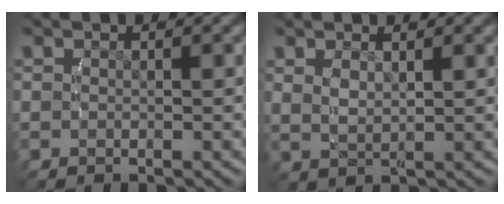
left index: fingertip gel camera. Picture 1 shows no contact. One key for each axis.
{"total": 2.0, "fx": 1.2, "fy": 0.5, "fz": 1.5, "tx": -0.029, "ty": 0.000, "tz": 0.028}